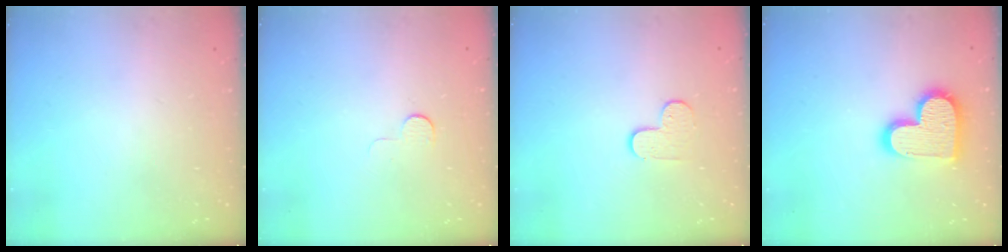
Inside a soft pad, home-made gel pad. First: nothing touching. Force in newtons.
{"total": 4.4, "press": 4.4, "slide": 0.5}
{"total": 6.1, "press": 6.1, "slide": 0.6}
{"total": 14.8, "press": 14.7, "slide": 0.8}